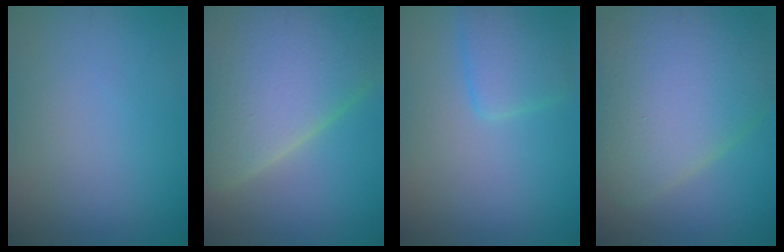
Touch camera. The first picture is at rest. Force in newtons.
{"total": 14.3, "press": 14.2, "slide": 0.8}
{"total": 3.0, "press": 3.0, "slide": 0.2}
{"total": 11.5, "press": 11.5, "slide": 0.9}